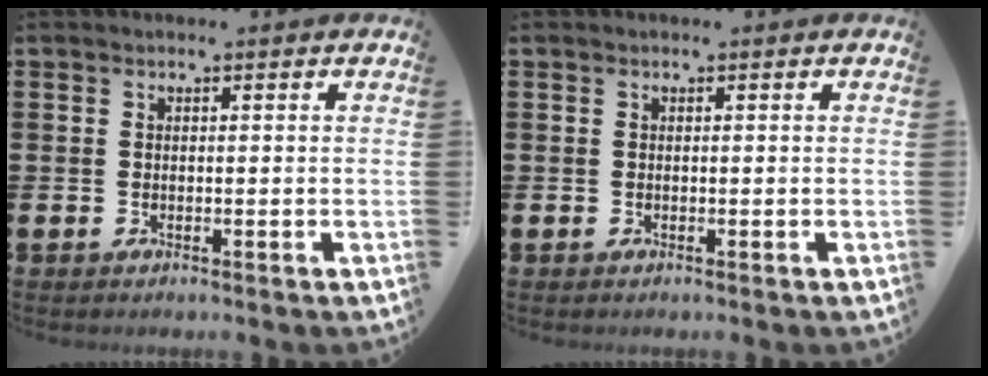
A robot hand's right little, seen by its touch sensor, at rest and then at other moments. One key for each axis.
{"total": 0.0}